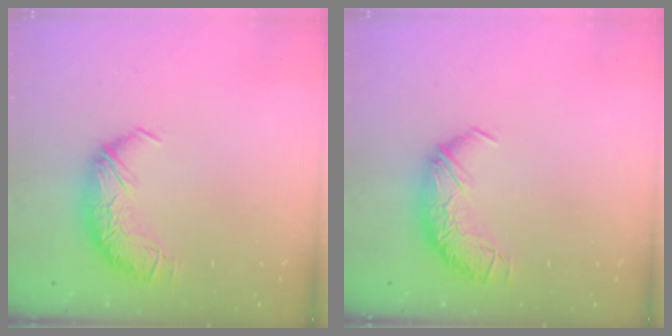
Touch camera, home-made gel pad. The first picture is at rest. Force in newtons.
{"total": 0.0}